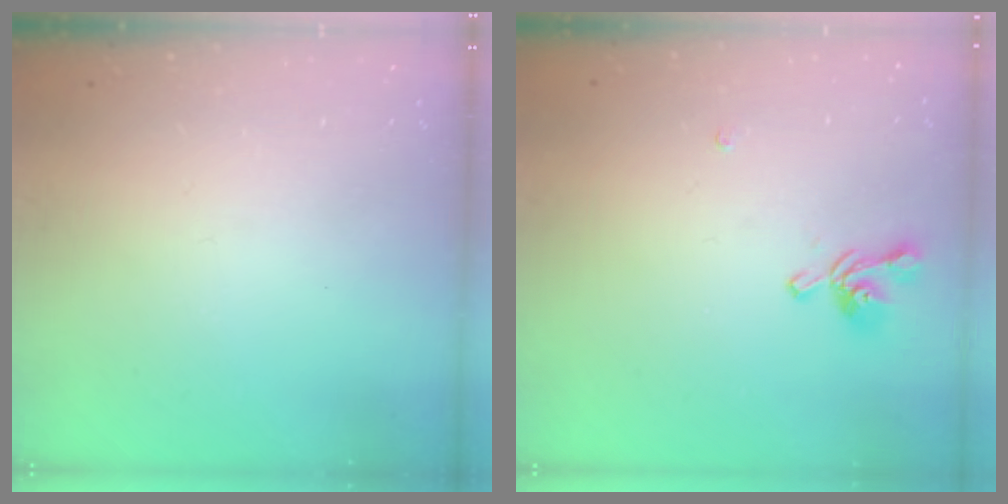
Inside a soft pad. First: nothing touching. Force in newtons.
{"total": 1.1, "press": 0.6, "slide": 0.9}